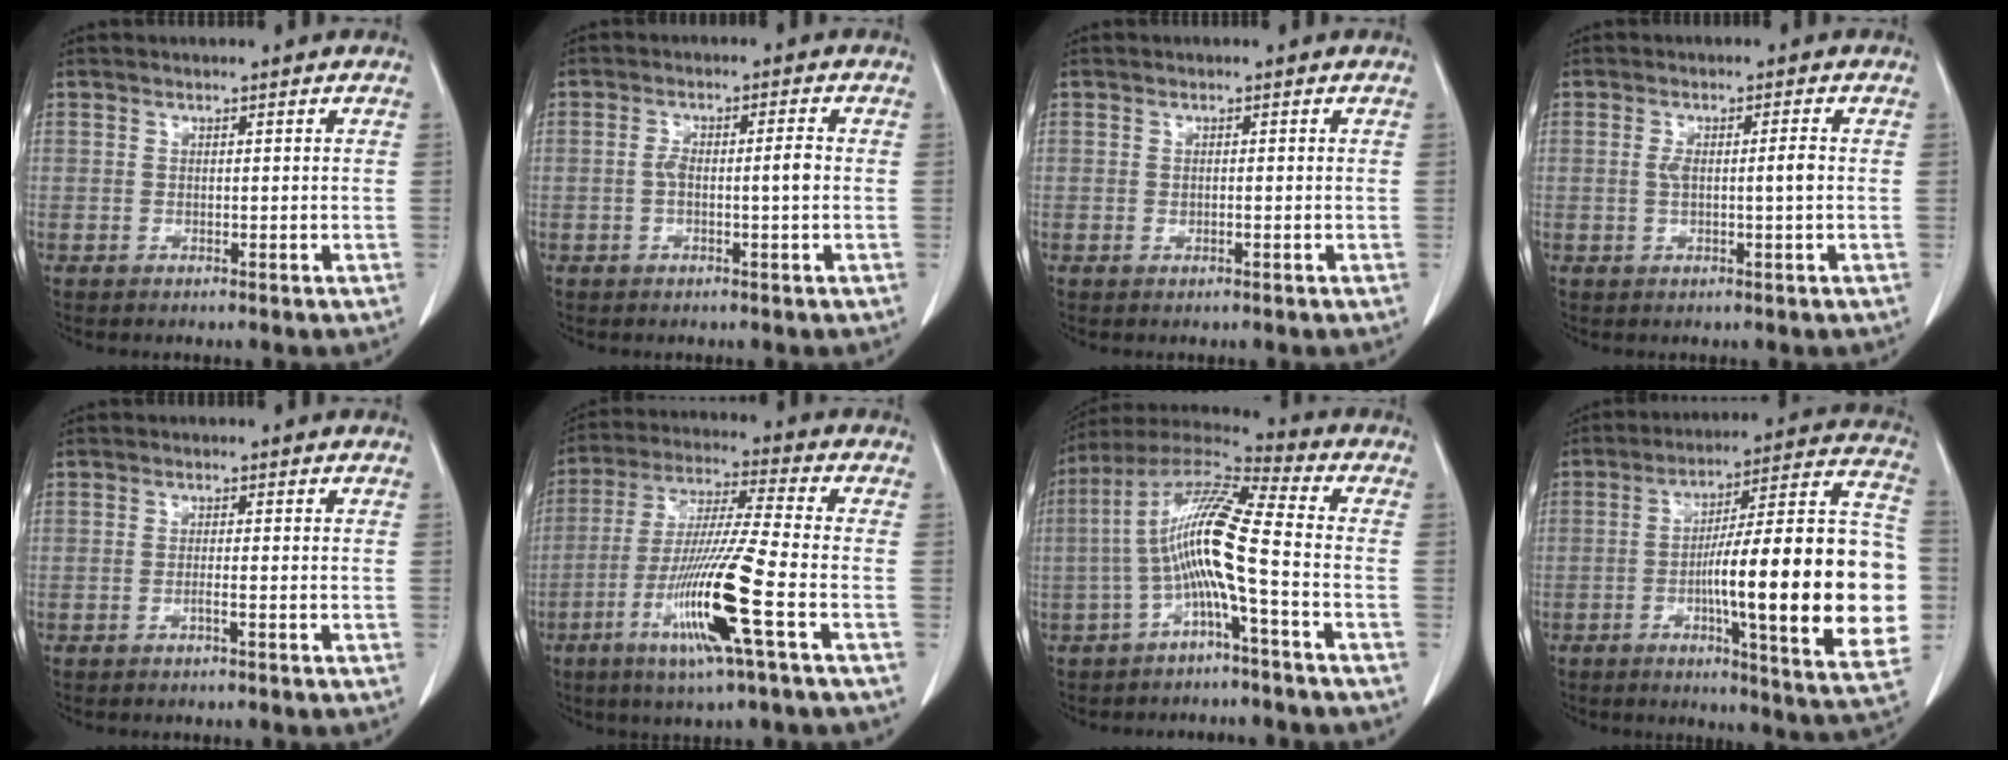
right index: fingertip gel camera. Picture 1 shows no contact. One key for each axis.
{"total": 3.8, "fx": -0.4, "fy": 0.7, "fz": 3.8, "tx": -0.071, "ty": 0.011, "tz": -0.004}
{"total": 0.5, "fx": -0.1, "fy": 0.1, "fz": 0.5, "tx": -0.010, "ty": -0.001, "tz": 0.001}
{"total": 3.3, "fx": 0.0, "fy": 0.3, "fz": 3.3, "tx": -0.063, "ty": 0.004, "tz": 0.002}
{"total": 1.0, "fx": -0.5, "fy": -0.2, "fz": 0.8, "tx": -0.013, "ty": 0.001, "tz": -0.009}
{"total": 14.5, "fx": -5.4, "fy": -1.0, "fz": 13.4, "tx": -0.269, "ty": -0.022, "tz": -0.107}
{"total": 11.8, "fx": -2.4, "fy": -0.1, "fz": 11.5, "tx": -0.226, "ty": 0.023, "tz": -0.056}
{"total": 26.6, "fx": -3.8, "fy": 2.5, "fz": 26.2, "tx": -0.299, "ty": 0.018, "tz": -0.058}